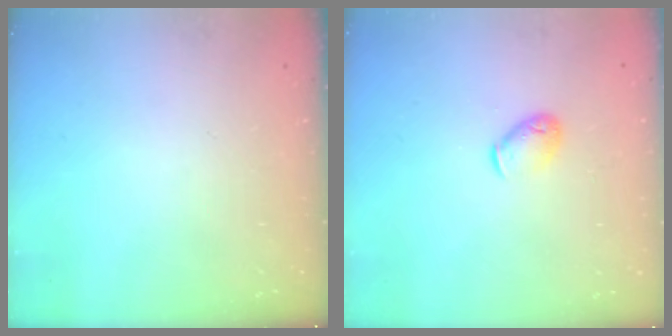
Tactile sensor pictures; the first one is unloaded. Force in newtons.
{"total": 6.4, "press": 6.2, "slide": 1.2}